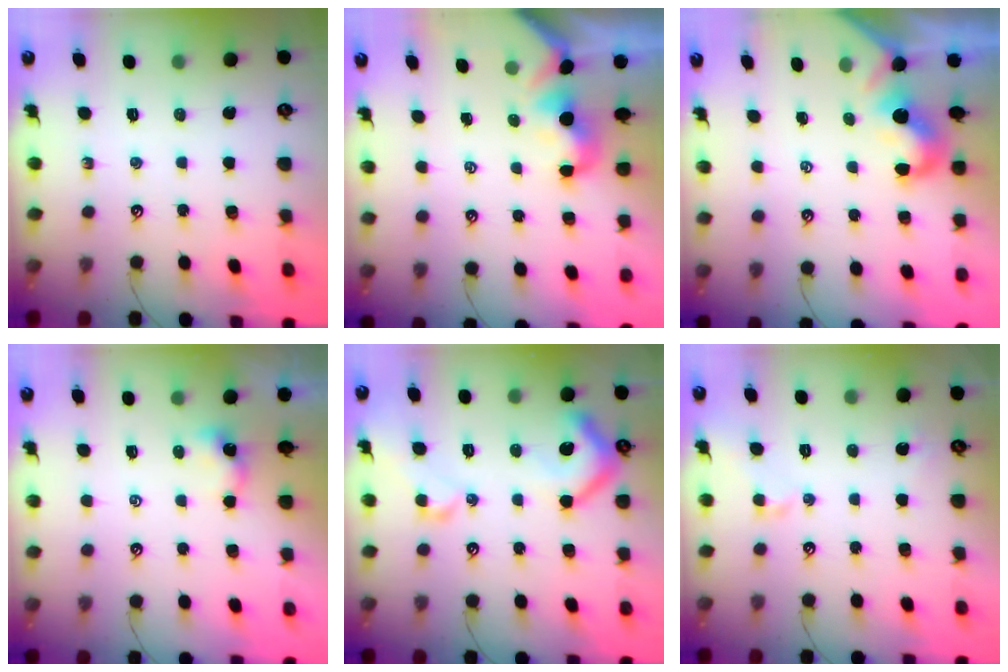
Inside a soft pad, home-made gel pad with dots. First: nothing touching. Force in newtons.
{"total": 1.2, "press": 1.1, "slide": 0.3}
{"total": 1.5, "press": 1.3, "slide": 0.8}
{"total": 3.0, "press": 3.0, "slide": 0.1}
{"total": 11.6, "press": 11.5, "slide": 1.6}
{"total": 1.3, "press": 1.2, "slide": 0.4}